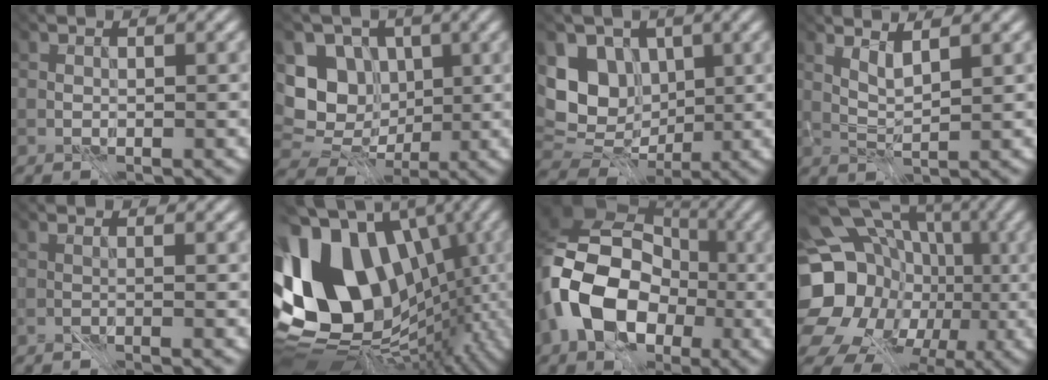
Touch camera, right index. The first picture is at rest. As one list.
[{"total": 4.5, "force": [-0.8, 4.0, 1.9], "torque": [-0.042, -0.027, 0.002]}, {"total": 5.2, "force": [-0.4, 4.3, 3.0], "torque": [-0.068, -0.028, 0.010]}, {"total": 1.0, "force": [0.1, -0.9, 0.4], "torque": [-0.022, -0.011, 0.021]}, {"total": 1.3, "force": [-0.5, 0.2, 1.1], "torque": [0.010, 0.005, -0.028]}, {"total": 16.0, "force": [-2.4, 12.2, 10.0], "torque": [-0.205, -0.014, 0.004]}, {"total": 11.9, "force": [-5.2, 7.8, 7.4], "torque": [-0.149, -0.012, -0.088]}, {"total": 19.7, "force": [-4.9, 17.1, 8.6], "torque": [-0.169, -0.033, -0.085]}]